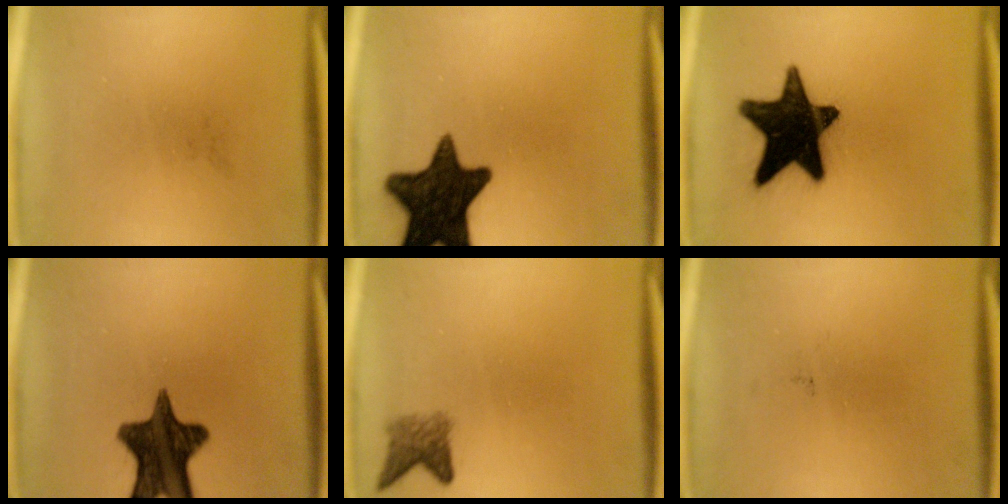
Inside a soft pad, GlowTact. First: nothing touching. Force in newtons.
{"total": 16.2}
{"total": 19.3}
{"total": 13.8}
{"total": 2.8}
{"total": 0.0}